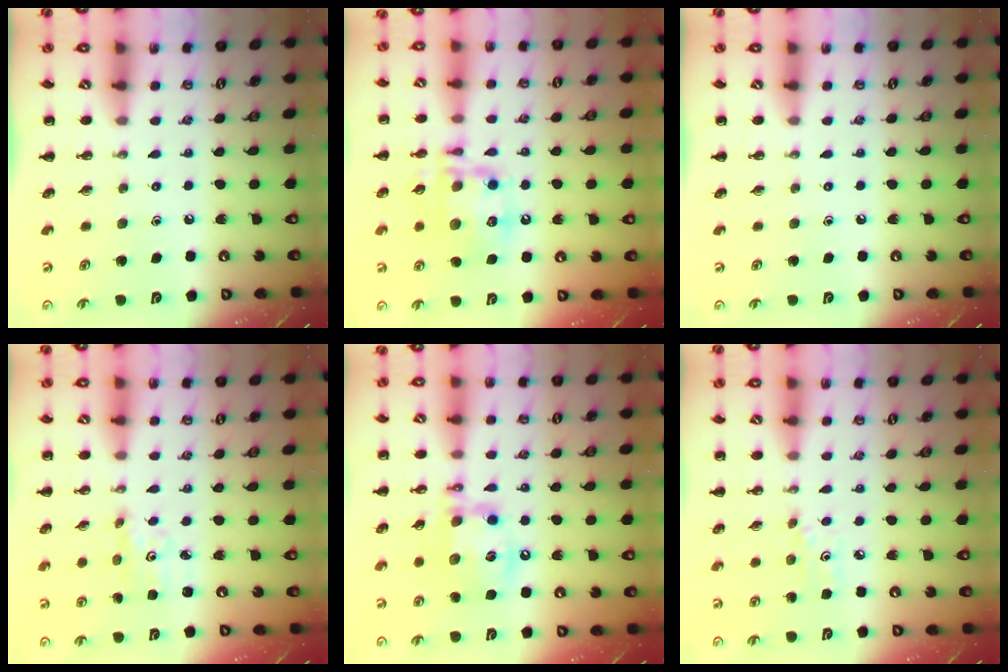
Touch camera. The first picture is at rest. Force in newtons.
{"total": 13.7, "press": 13.5, "slide": 2.3}
{"total": 0.0}
{"total": 2.4, "press": 2.3, "slide": 0.8}
{"total": 14.1, "press": 13.9, "slide": 2.1}
{"total": 3.0, "press": 2.8, "slide": 1.1}